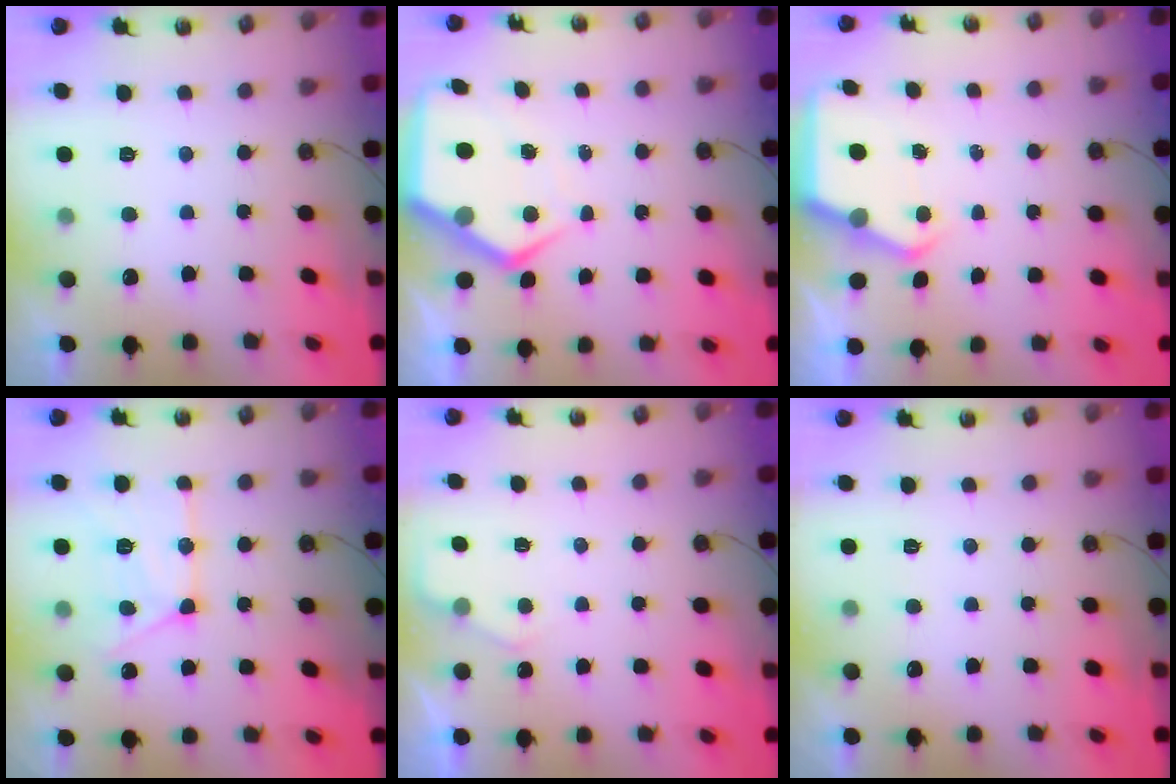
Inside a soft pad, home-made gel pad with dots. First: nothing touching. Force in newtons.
{"total": 7.7, "press": 7.7, "slide": 0.8}
{"total": 4.3, "press": 4.3, "slide": 0.5}
{"total": 14.6, "press": 14.5, "slide": 1.4}
{"total": 3.2, "press": 3.2, "slide": 0.6}
{"total": 0.0}